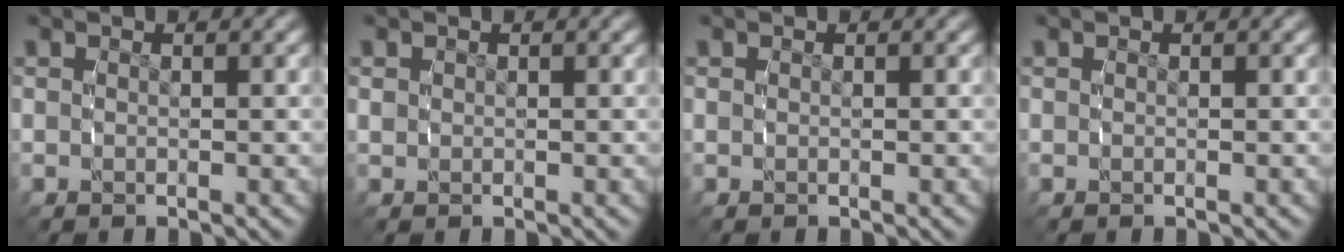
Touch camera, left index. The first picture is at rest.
{"total": 1.1, "force": [0.1, 1.1, 0.2], "torque": [-0.008, -0.006, 0.006]}
{"total": 0.0}
{"total": 0.0}